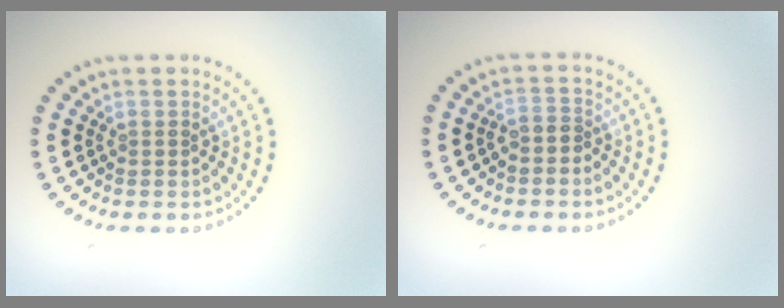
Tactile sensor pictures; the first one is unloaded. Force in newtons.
{"total": 1.0, "press": 0.6, "slide": 0.8}